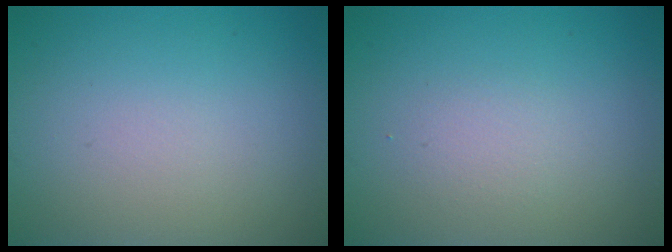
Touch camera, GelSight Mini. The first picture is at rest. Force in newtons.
{"total": 1.3, "press": 1.2, "slide": 0.1}